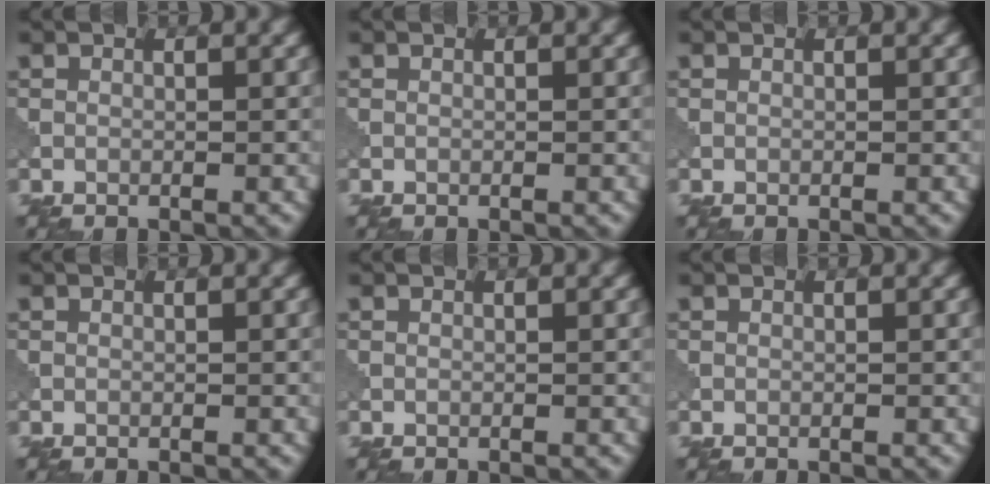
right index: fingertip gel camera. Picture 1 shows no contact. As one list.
[{"total": 0.0}, {"total": 0.0}, {"total": 0.0}, {"total": 0.0}, {"total": 0.0}]